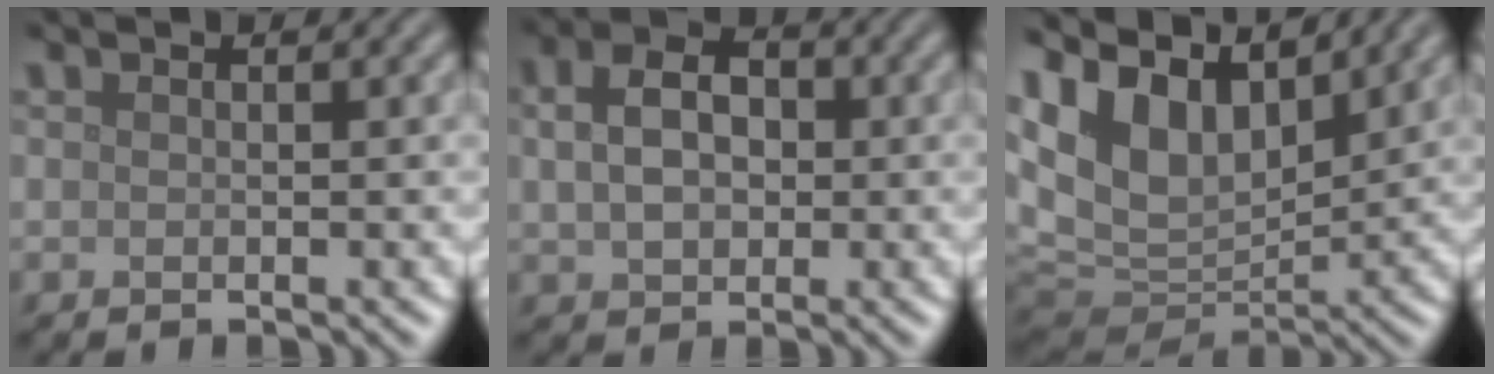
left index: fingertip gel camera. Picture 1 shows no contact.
{"total": 5.2, "force": [0.9, 3.6, 3.5], "torque": [-0.068, 0.016, 0.004]}
{"total": 12.3, "force": [6.7, 6.9, 7.7], "torque": [-0.177, 0.033, 0.116]}